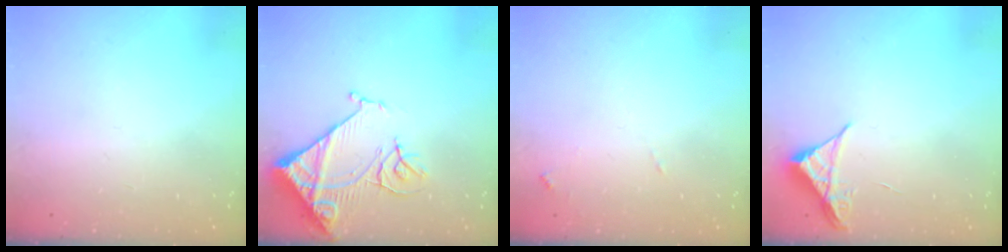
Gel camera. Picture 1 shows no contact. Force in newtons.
{"total": 13.6, "press": 13.5, "slide": 1.7}
{"total": 6.3, "press": 6.3, "slide": 0.5}
{"total": 4.1, "press": 4.1, "slide": 0.5}